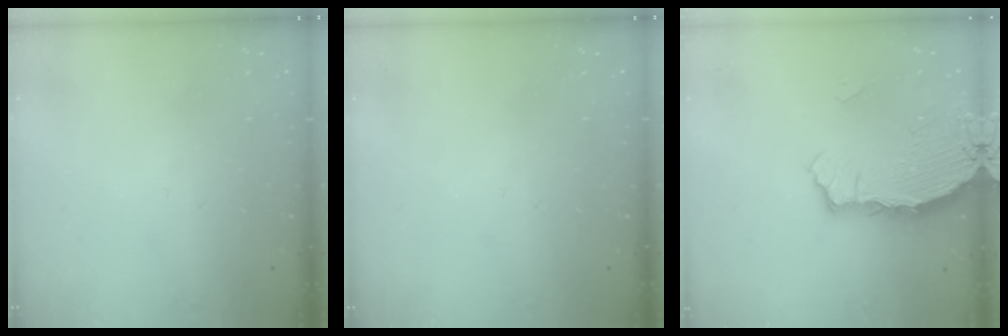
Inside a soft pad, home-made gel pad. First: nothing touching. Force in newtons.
{"total": 0.0}
{"total": 3.6, "press": 3.6, "slide": 0.4}